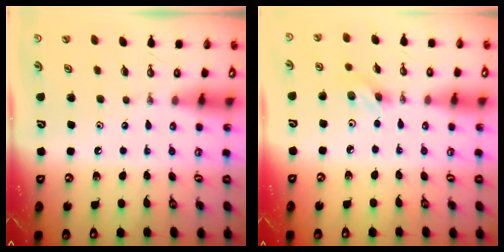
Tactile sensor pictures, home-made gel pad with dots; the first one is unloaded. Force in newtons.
{"total": 7.9, "press": 5.9, "slide": 5.3}